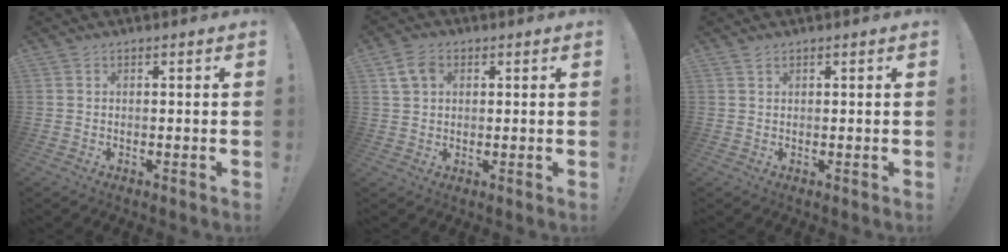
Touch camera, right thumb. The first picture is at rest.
{"total": 5.7, "force": [2.2, 4.1, 3.3], "torque": [-0.060, 0.006, 0.045]}
{"total": 0.6, "force": [0.5, 0.2, 0.3], "torque": [-0.009, 0.001, 0.010]}